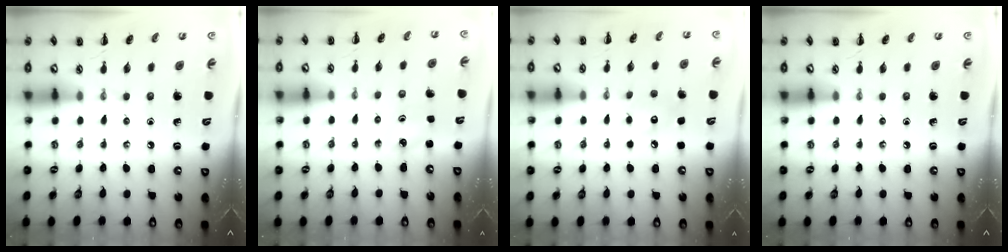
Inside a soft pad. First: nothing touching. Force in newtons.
{"total": 1.9, "press": 1.8, "slide": 0.5}
{"total": 6.9, "press": 6.8, "slide": 1.4}
{"total": 0.0}